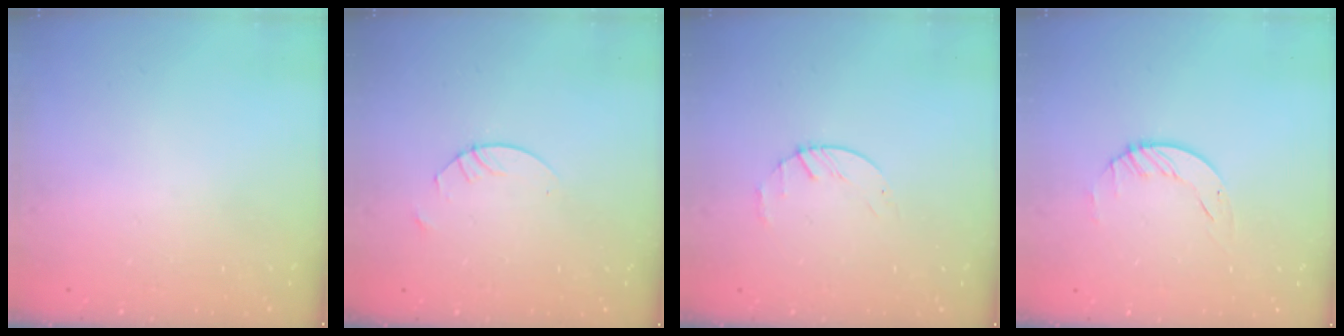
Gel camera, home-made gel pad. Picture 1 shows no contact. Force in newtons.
{"total": 2.4, "press": 2.4, "slide": 0.1}
{"total": 2.2, "press": 2.2, "slide": 0.3}
{"total": 2.3, "press": 2.3, "slide": 0.3}